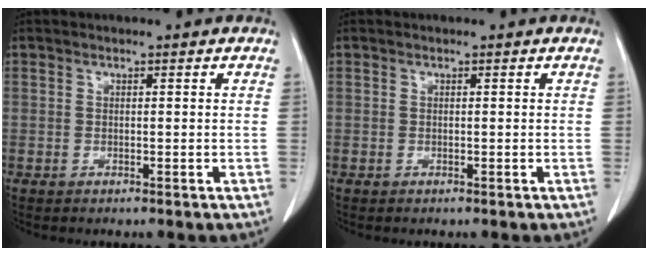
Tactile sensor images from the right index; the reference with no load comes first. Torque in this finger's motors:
{"motor_torque": [0.02, -0.03, 0.00, 0.00]}